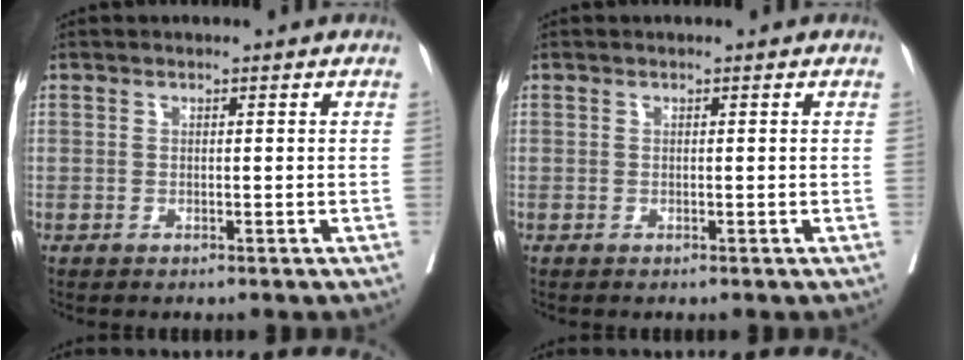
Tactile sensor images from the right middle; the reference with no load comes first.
{"total": 0.0}